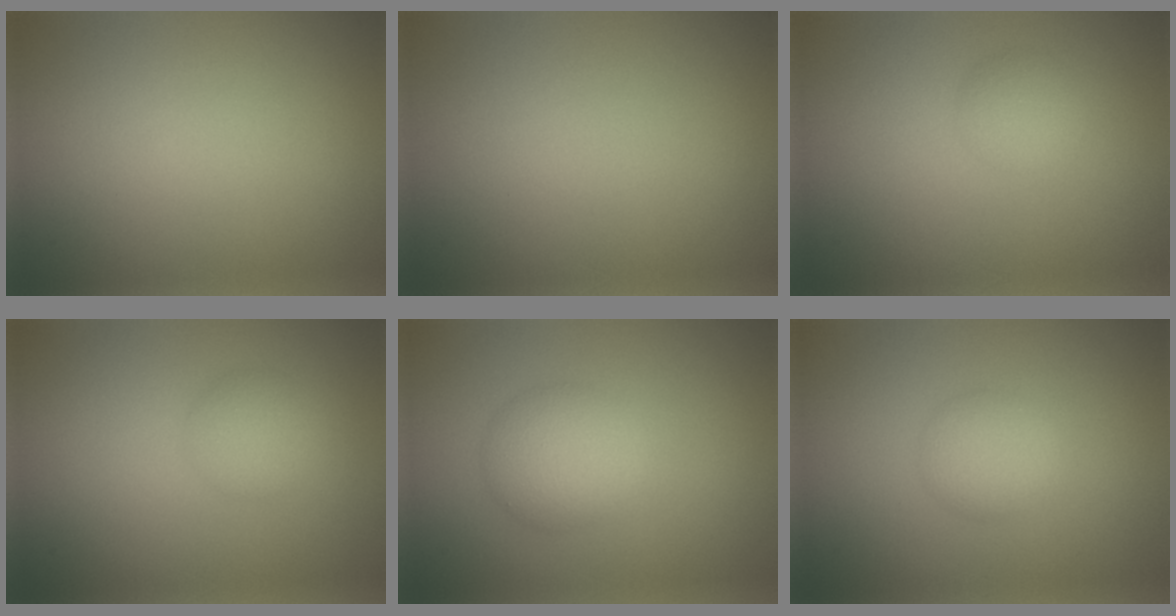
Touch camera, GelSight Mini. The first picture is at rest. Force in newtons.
{"total": 0.0}
{"total": 1.9, "press": 1.9, "slide": 0.0}
{"total": 2.4, "press": 2.4, "slide": 0.1}
{"total": 3.9, "press": 3.9, "slide": 0.1}
{"total": 2.4, "press": 2.4, "slide": 0.1}